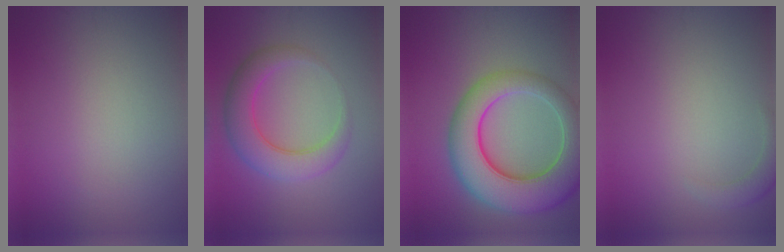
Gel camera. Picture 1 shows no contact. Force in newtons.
{"total": 5.1, "press": 5.1, "slide": 0.2}
{"total": 10.3, "press": 10.3, "slide": 0.7}
{"total": 1.6, "press": 1.6, "slide": 0.3}